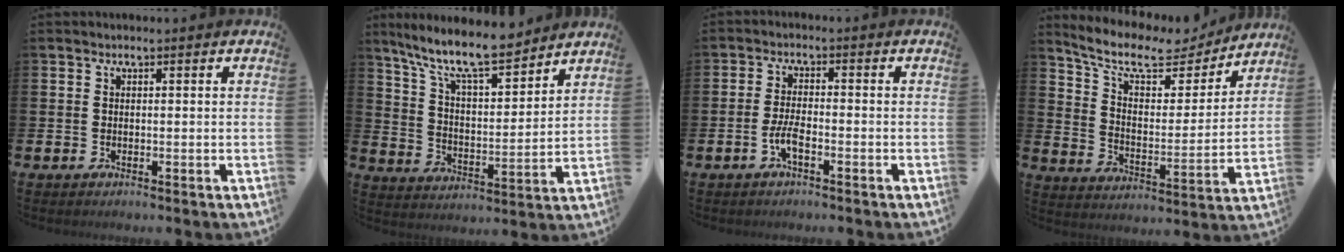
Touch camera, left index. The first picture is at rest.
{"total": 11.0, "force": [9.7, 2.0, 4.8], "torque": [-0.125, -0.052, 0.171]}
{"total": 2.9, "force": [-1.4, 0.8, 2.4], "torque": [-0.052, 0.002, -0.028]}
{"total": 9.9, "force": [8.5, 3.3, 3.8], "torque": [-0.105, -0.053, 0.143]}